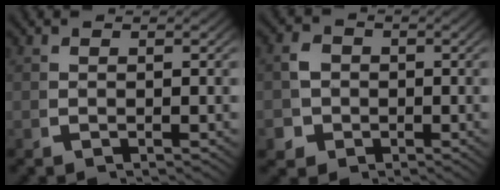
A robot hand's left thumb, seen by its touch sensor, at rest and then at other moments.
{"total": 4.4, "force": [-1.3, 4.1, 1.2], "torque": [-0.033, -0.021, -0.019]}